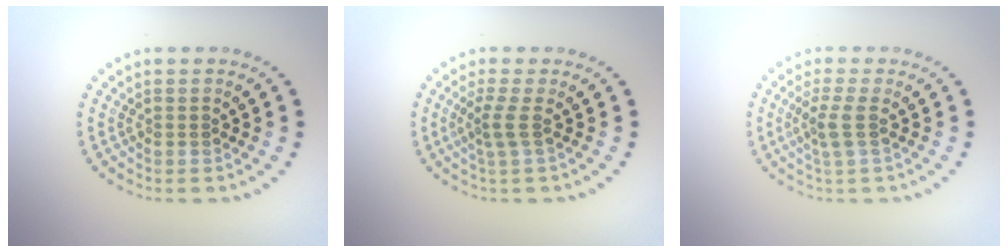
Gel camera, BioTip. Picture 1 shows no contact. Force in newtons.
{"total": 1.9, "press": 1.3, "slide": 1.4}
{"total": 2.1, "press": 1.6, "slide": 1.3}